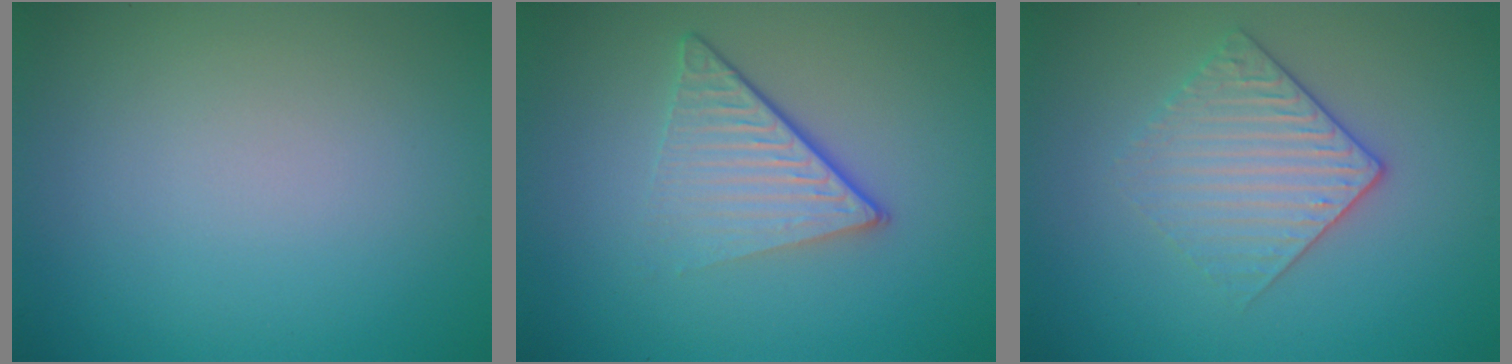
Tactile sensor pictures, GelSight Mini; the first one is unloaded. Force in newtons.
{"total": 5.0, "press": 3.0, "slide": 4.0}
{"total": 3.1, "press": 2.8, "slide": 1.3}